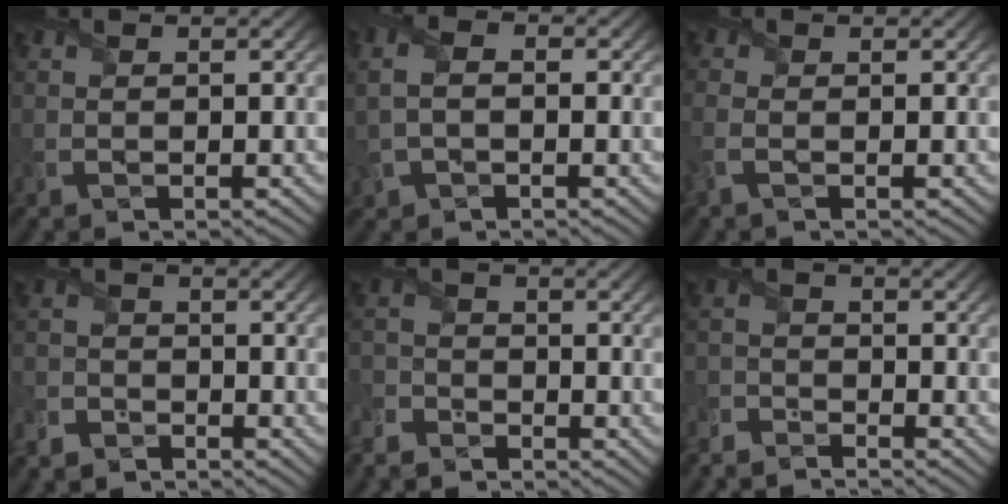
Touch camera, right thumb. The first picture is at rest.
{"total": 5.2, "force": [0.4, 3.7, 3.6], "torque": [-0.085, 0.009, -0.003]}
{"total": 2.4, "force": [-0.6, 1.3, 1.9], "torque": [-0.060, 0.000, -0.018]}
{"total": 3.2, "force": [-3.0, 1.1, 0.1], "torque": [-0.006, 0.000, -0.070]}
{"total": 4.4, "force": [-4.0, 1.7, 0.5], "torque": [-0.022, -0.005, -0.094]}
{"total": 3.7, "force": [-3.7, 0.1, 0.1], "torque": [-0.002, -0.005, -0.088]}